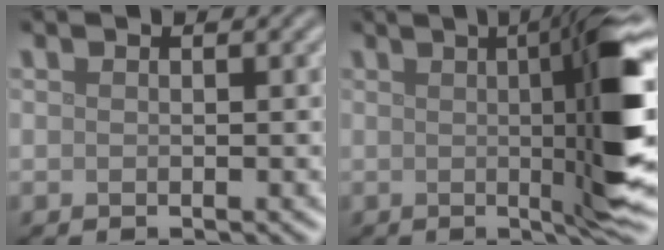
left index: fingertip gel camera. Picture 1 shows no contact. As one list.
[{"total": 10.3, "force": [0.7, 1.6, 10.2], "torque": [-0.129, 0.006, 0.014]}]